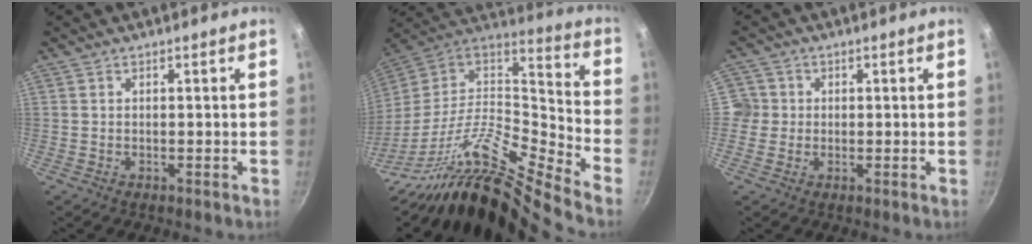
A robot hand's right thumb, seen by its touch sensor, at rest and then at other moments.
{"total": 26.6, "force": [-16.9, 6.5, 19.5], "torque": [-0.294, 0.073, -0.314]}
{"total": 3.7, "force": [-0.2, 3.7, 0.6], "torque": [0.020, 0.007, -0.011]}